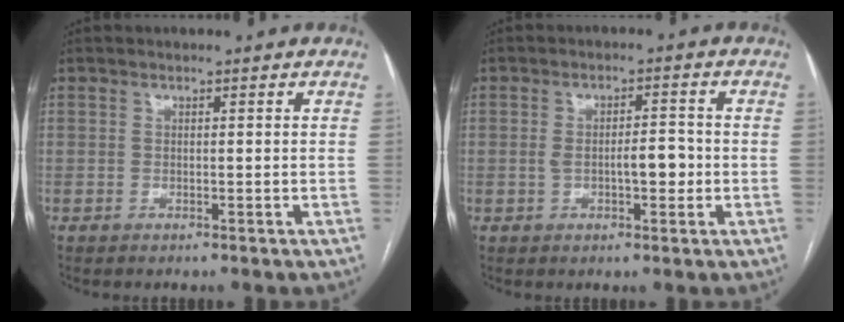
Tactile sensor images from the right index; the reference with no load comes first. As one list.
[{"total": 4.7, "force": [-0.6, 1.5, 4.3], "torque": [-0.074, 0.009, -0.005]}]